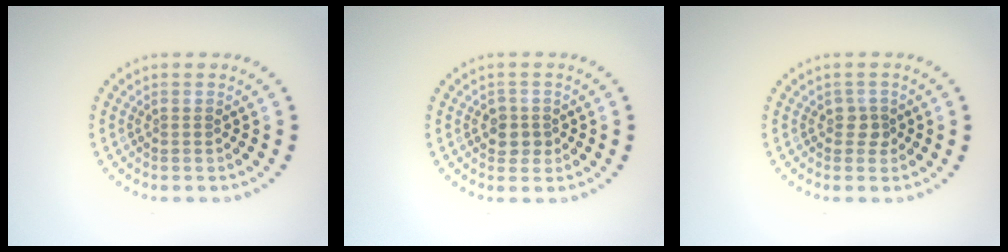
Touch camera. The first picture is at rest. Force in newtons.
{"total": 1.7, "press": 1.6, "slide": 0.5}
{"total": 1.4, "press": 1.1, "slide": 0.8}